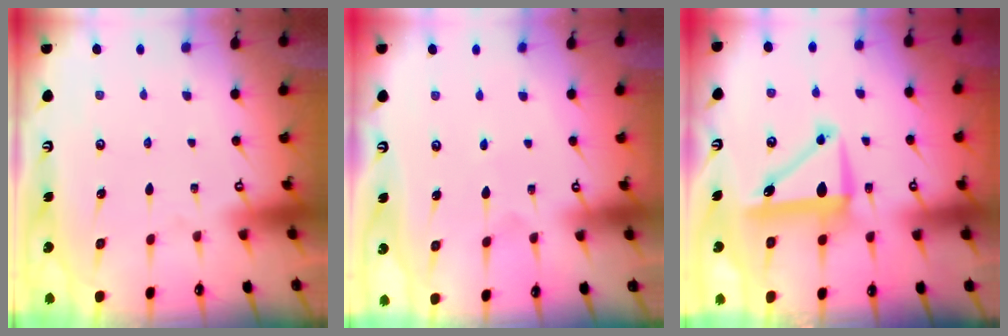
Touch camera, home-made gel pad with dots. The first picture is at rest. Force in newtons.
{"total": 3.0, "press": 3.0, "slide": 0.3}
{"total": 8.1, "press": 8.0, "slide": 1.6}